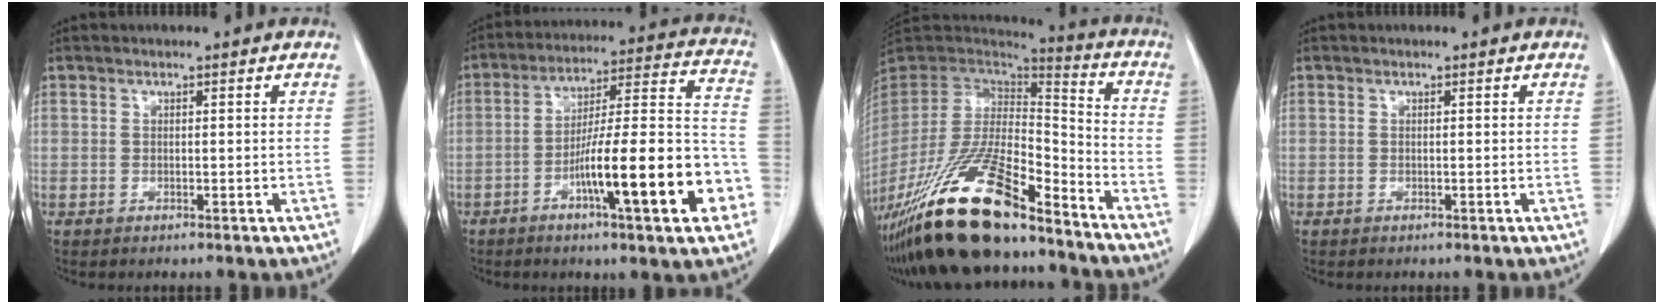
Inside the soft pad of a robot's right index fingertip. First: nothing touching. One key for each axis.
{"total": 19.6, "fx": -7.5, "fy": 2.1, "fz": 18.0, "tx": -0.241, "ty": 0.016, "tz": -0.112}
{"total": 26.5, "fx": -19.0, "fy": 6.2, "fz": 17.3, "tx": -0.346, "ty": -0.041, "tz": -0.340}
{"total": 0.0}